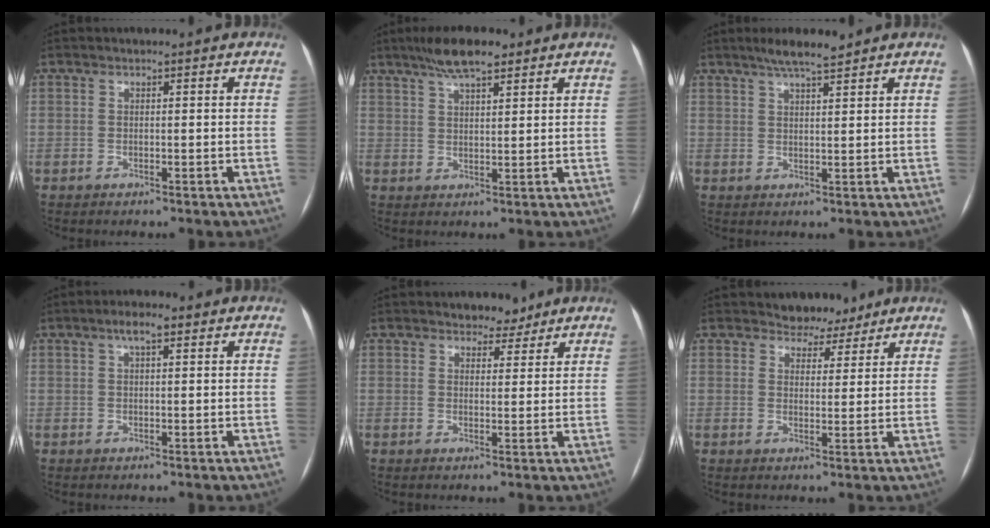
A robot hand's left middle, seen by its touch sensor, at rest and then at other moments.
{"total": 6.7, "force": [4.9, 1.4, 4.3], "torque": [-0.083, 0.014, 0.085]}
{"total": 4.9, "force": [4.0, 0.3, 2.9], "torque": [-0.052, 0.009, 0.069]}
{"total": 2.7, "force": [1.4, 0.7, 2.1], "torque": [-0.041, 0.010, 0.024]}
{"total": 3.5, "force": [2.8, 1.9, 0.7], "torque": [-0.002, 0.002, 0.040]}
{"total": 4.5, "force": [3.9, 2.3, 0.4], "torque": [-0.002, -0.001, 0.054]}